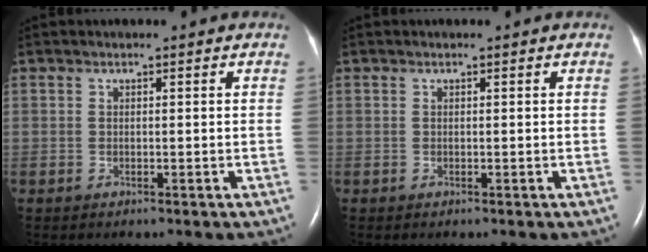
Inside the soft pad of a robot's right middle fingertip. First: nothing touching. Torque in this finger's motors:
{"motor_torque": [-0.06, 0.23, -0.02, 0.01]}